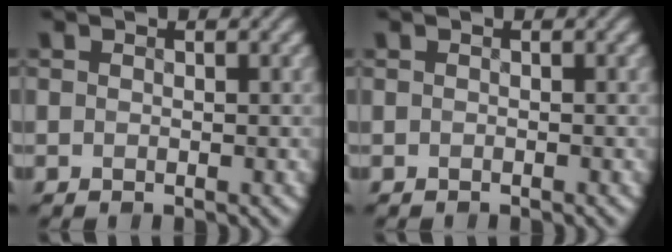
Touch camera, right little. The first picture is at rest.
{"total": 0.0}